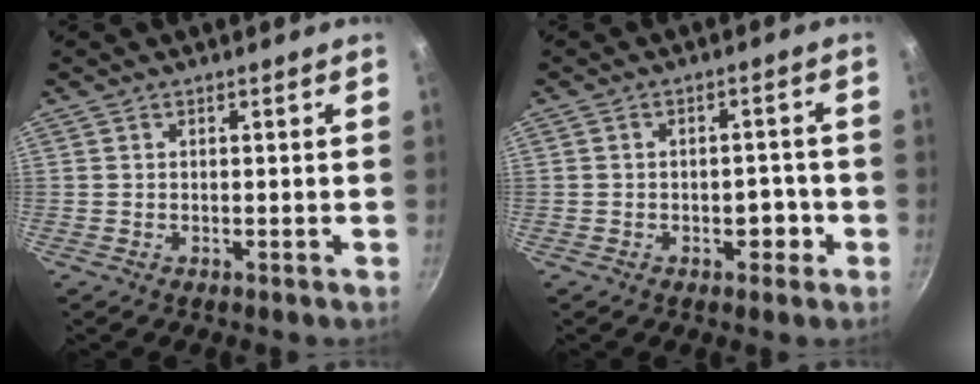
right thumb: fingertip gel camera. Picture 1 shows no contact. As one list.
[{"total": 3.9, "force": [-1.5, 2.6, 2.5], "torque": [-0.006, 0.019, -0.020]}]